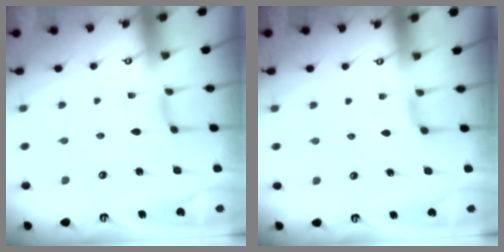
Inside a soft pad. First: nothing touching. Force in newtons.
{"total": 2.7, "press": 2.6, "slide": 0.6}